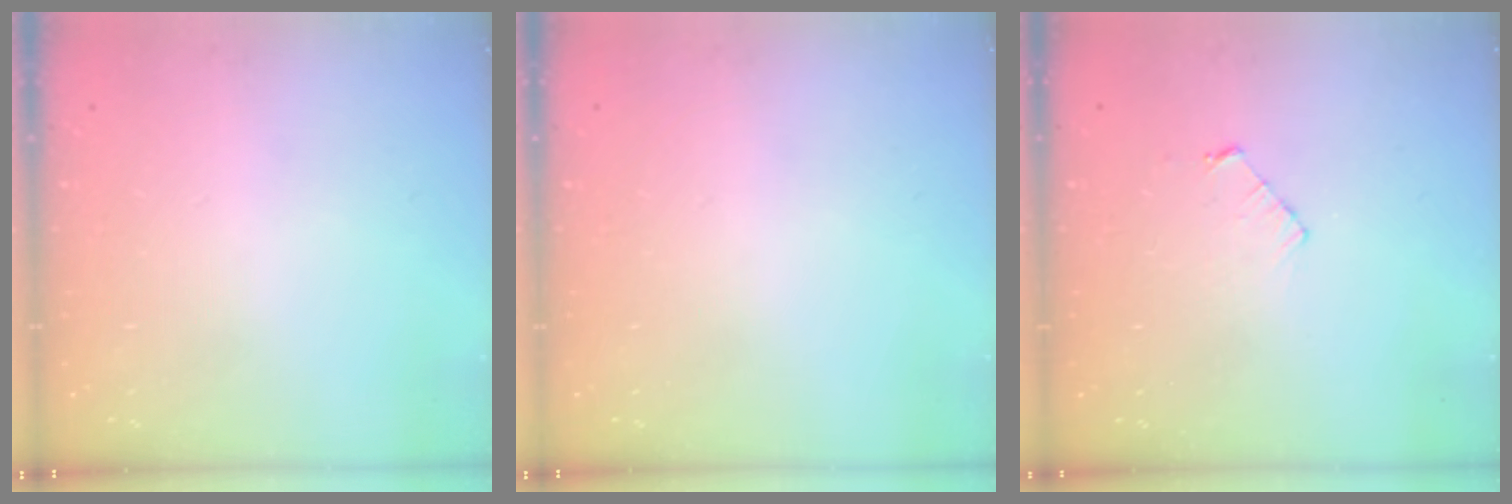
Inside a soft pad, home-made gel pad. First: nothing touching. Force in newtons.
{"total": 0.0}
{"total": 3.6, "press": 3.6, "slide": 0.3}